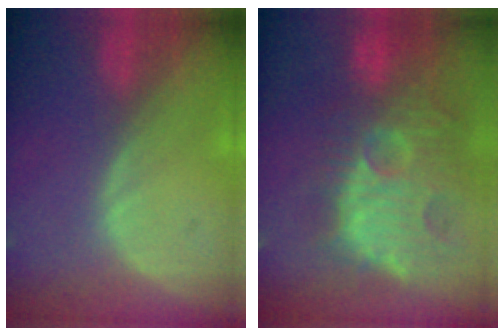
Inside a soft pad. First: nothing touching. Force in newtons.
{"total": 13.8, "press": 12.3, "slide": 6.2}